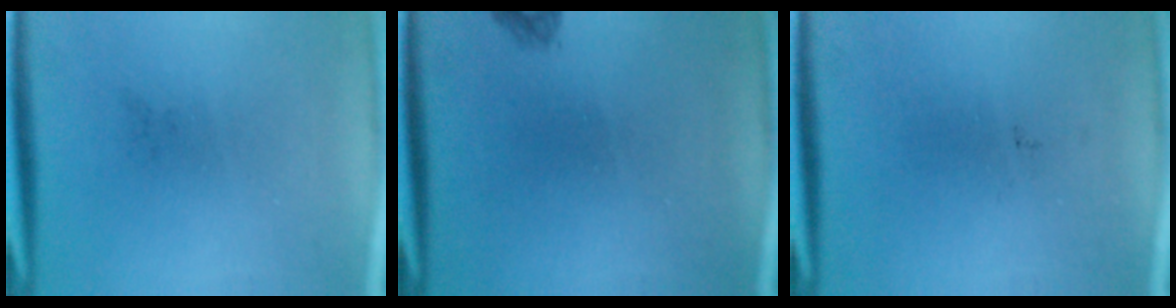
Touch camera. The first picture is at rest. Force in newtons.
{"total": 0.8}
{"total": 0.0}